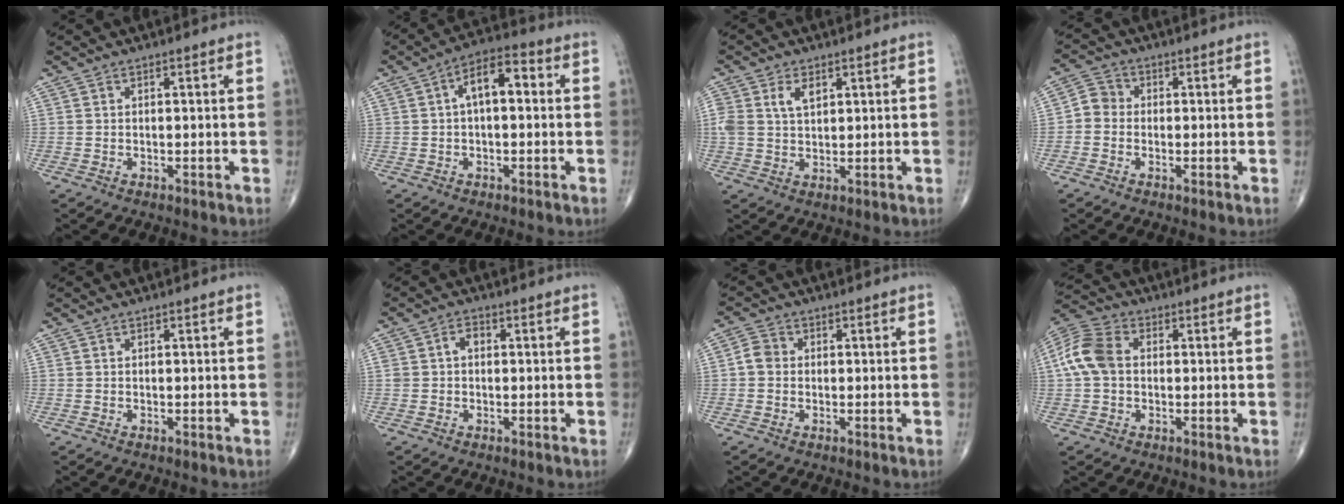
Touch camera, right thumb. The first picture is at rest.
{"total": 9.9, "force": [1.2, 5.0, 8.5], "torque": [-0.126, 0.035, 0.008]}
{"total": 5.1, "force": [2.0, 3.2, 3.6], "torque": [-0.068, 0.002, 0.042]}
{"total": 3.6, "force": [-0.7, 3.2, 1.5], "torque": [-0.012, 0.009, -0.028]}
{"total": 0.0}
{"total": 2.7, "force": [0.2, 2.0, 1.7], "torque": [-0.023, 0.013, 0.002]}
{"total": 3.0, "force": [-0.1, 2.6, 1.5], "torque": [-0.020, 0.008, -0.009]}
{"total": 9.4, "force": [0.5, 6.7, 6.5], "torque": [-0.138, 0.026, 0.002]}